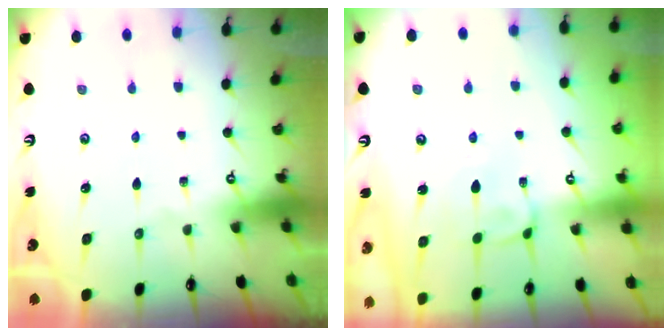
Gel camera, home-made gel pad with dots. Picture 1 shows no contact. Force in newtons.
{"total": 0.9, "press": 0.5, "slide": 0.7}